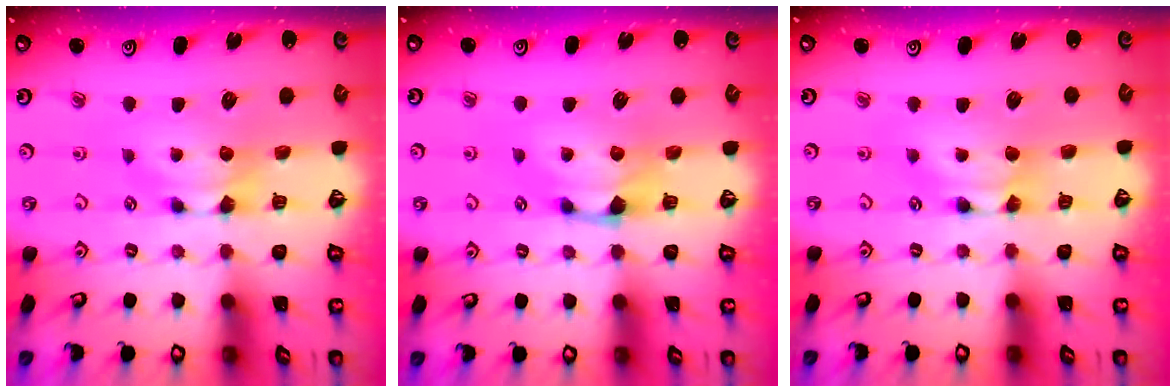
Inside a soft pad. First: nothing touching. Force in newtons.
{"total": 1.2, "press": 0.3, "slide": 1.2}
{"total": 1.6, "press": 1.6, "slide": 0.1}